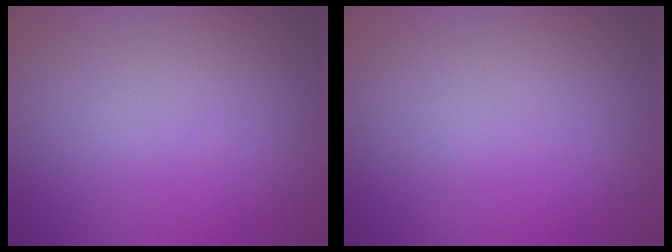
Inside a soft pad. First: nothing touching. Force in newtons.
{"total": 0.0}